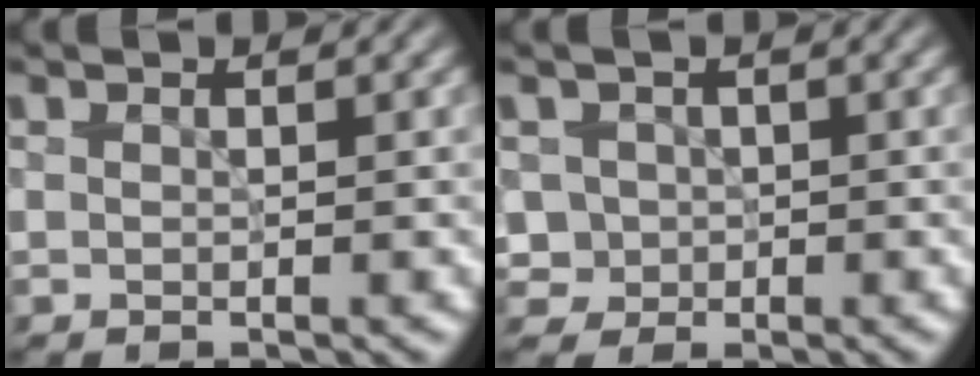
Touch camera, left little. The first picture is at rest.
{"total": 2.7, "force": [-0.1, 2.6, 0.6], "torque": [0.001, 0.013, -0.003]}